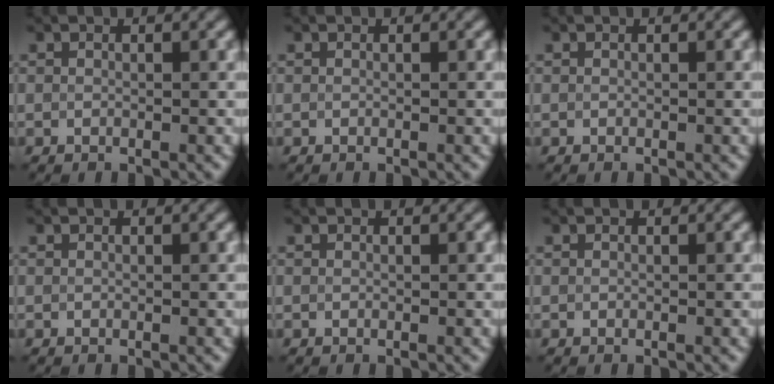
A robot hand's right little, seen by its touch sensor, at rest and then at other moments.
{"total": 0.0}
{"total": 0.0}
{"total": 0.0}
{"total": 0.0}
{"total": 0.0}